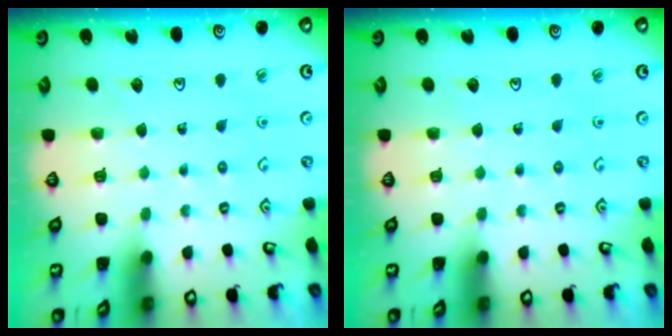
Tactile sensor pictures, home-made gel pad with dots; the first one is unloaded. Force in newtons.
{"total": 0.0}